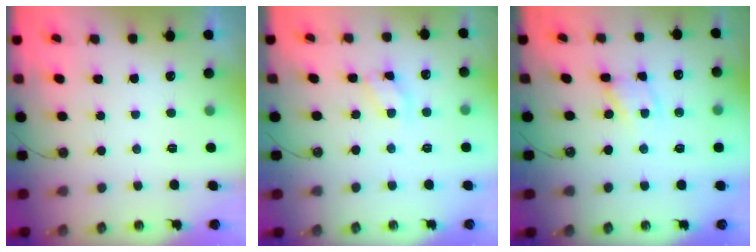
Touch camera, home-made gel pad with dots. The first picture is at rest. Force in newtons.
{"total": 7.1, "press": 7.1, "slide": 0.5}
{"total": 4.1, "press": 4.1, "slide": 0.2}